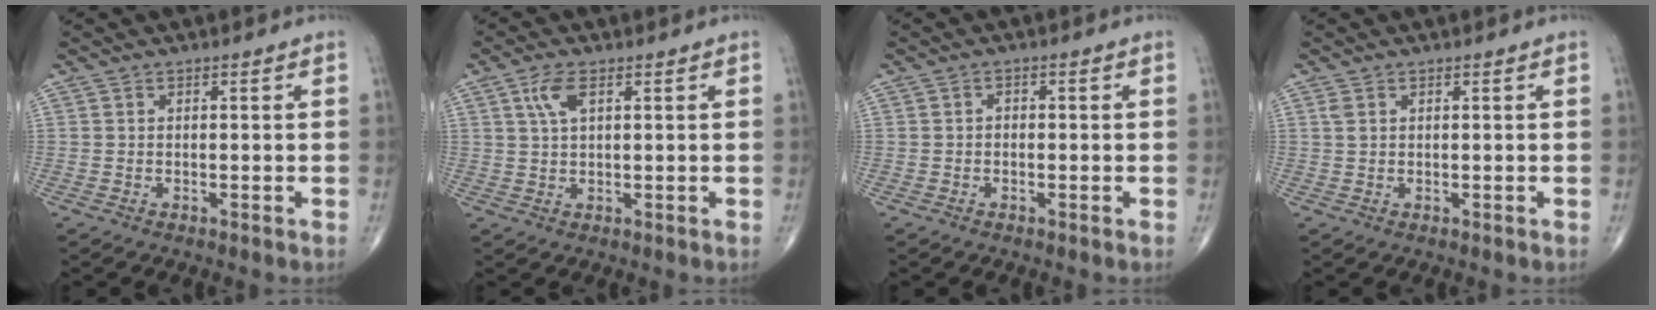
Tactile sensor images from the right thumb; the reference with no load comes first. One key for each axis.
{"total": 4.2, "fx": 1.7, "fy": 1.8, "fz": 3.4, "tx": -0.072, "ty": 0.004, "tz": 0.036}
{"total": 1.0, "fx": -0.2, "fy": 0.8, "fz": 0.6, "tx": -0.002, "ty": 0.004, "tz": -0.008}
{"total": 1.2, "fx": 0.5, "fy": 0.7, "fz": 0.9, "tx": -0.022, "ty": 0.008, "tz": 0.016}